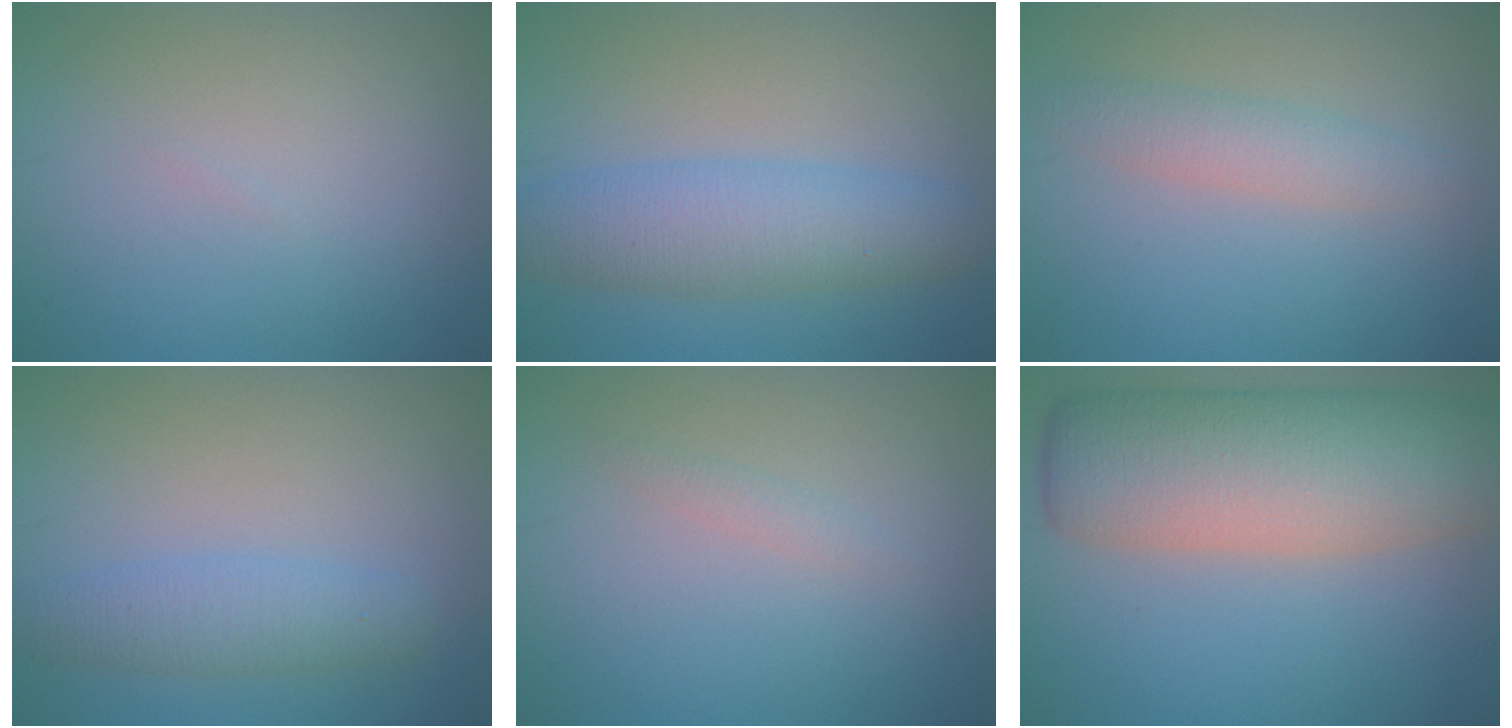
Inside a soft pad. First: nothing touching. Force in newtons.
{"total": 5.9, "press": 5.9, "slide": 0.1}
{"total": 2.8, "press": 2.8, "slide": 0.1}
{"total": 3.4, "press": 3.4, "slide": 0.1}
{"total": 1.0, "press": 1.0, "slide": 0.1}
{"total": 12.8, "press": 12.8, "slide": 0.9}